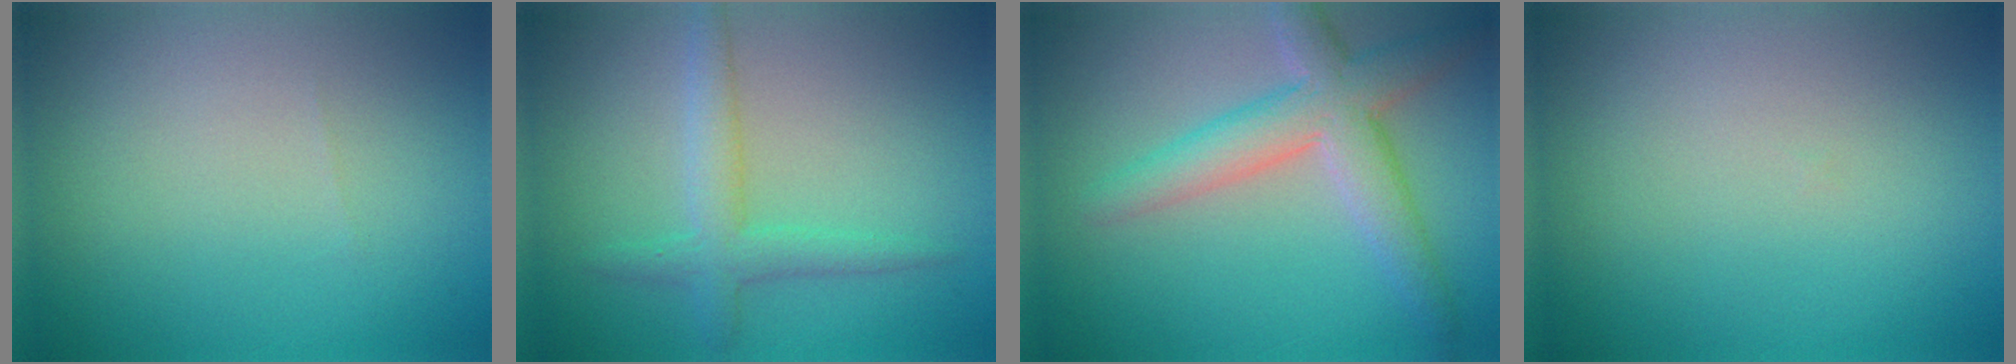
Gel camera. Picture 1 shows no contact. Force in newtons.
{"total": 2.9, "press": 2.9, "slide": 0.1}
{"total": 5.3, "press": 5.3, "slide": 0.3}
{"total": 0.0}